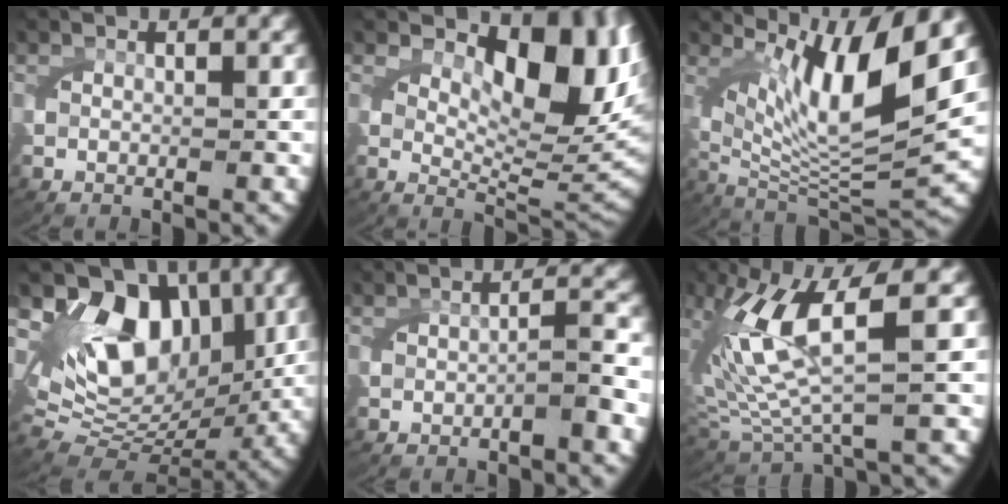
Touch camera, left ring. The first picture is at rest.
{"total": 9.7, "force": [3.4, 4.4, 7.9], "torque": [-0.102, -0.007, 0.054]}
{"total": 12.2, "force": [3.6, 5.7, 10.1], "torque": [-0.185, -0.011, 0.063]}
{"total": 15.0, "force": [3.6, 11.1, 9.5], "torque": [-0.182, -0.007, 0.058]}
{"total": 1.7, "force": [-0.9, 0.4, 1.4], "torque": [-0.016, 0.002, -0.015]}
{"total": 8.5, "force": [1.5, 4.3, 7.1], "torque": [-0.157, 0.001, 0.034]}